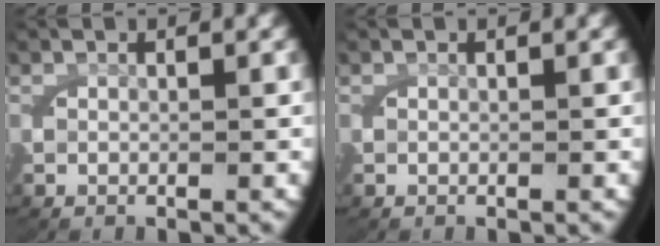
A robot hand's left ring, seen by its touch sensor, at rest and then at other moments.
{"total": 0.0}